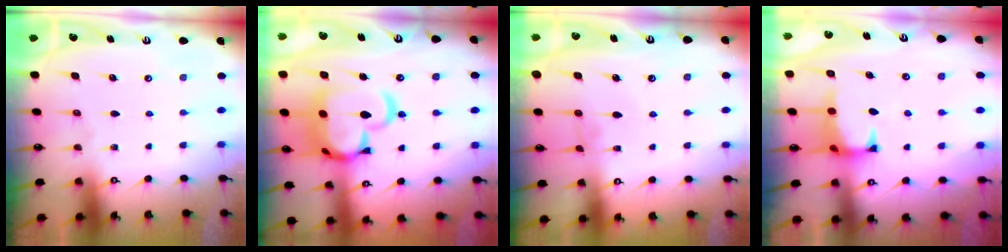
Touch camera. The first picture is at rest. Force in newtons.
{"total": 12.1, "press": 12.0, "slide": 1.6}
{"total": 0.6, "press": 0.4, "slide": 0.5}
{"total": 1.5, "press": 1.3, "slide": 0.7}